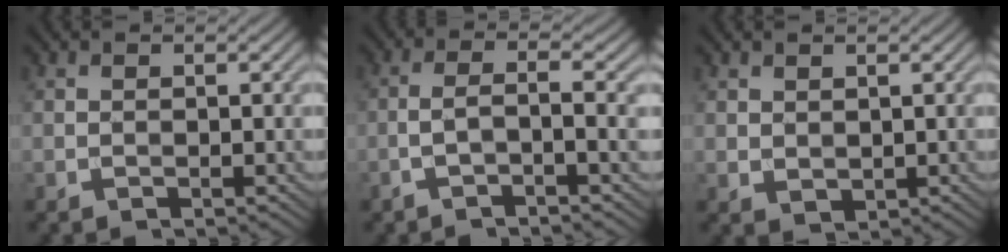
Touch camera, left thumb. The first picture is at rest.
{"total": 3.8, "force": [-1.4, 0.6, 3.5], "torque": [-0.056, 0.008, -0.043]}
{"total": 1.4, "force": [0.9, 0.8, 0.6], "torque": [-0.016, -0.005, 0.022]}